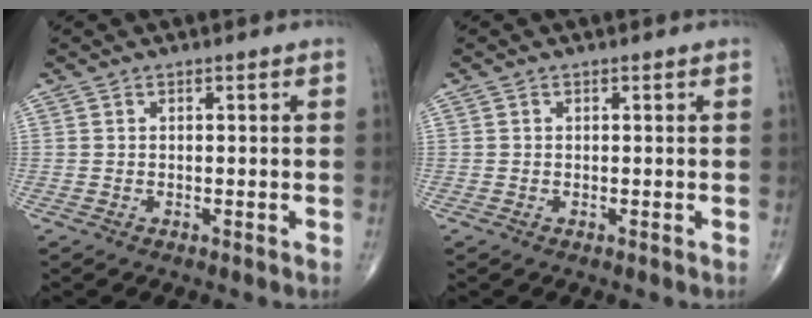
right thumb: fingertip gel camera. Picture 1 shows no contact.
{"total": 0.0}